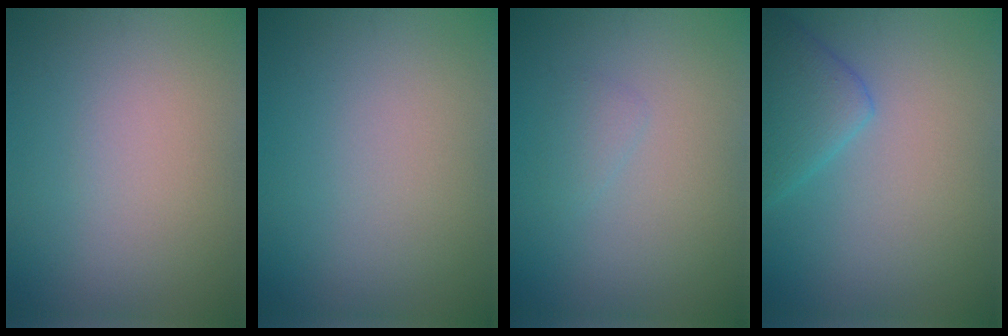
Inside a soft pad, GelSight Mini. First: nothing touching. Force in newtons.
{"total": 0.0}
{"total": 0.9, "press": 0.9, "slide": 0.1}
{"total": 3.4, "press": 3.4, "slide": 0.1}